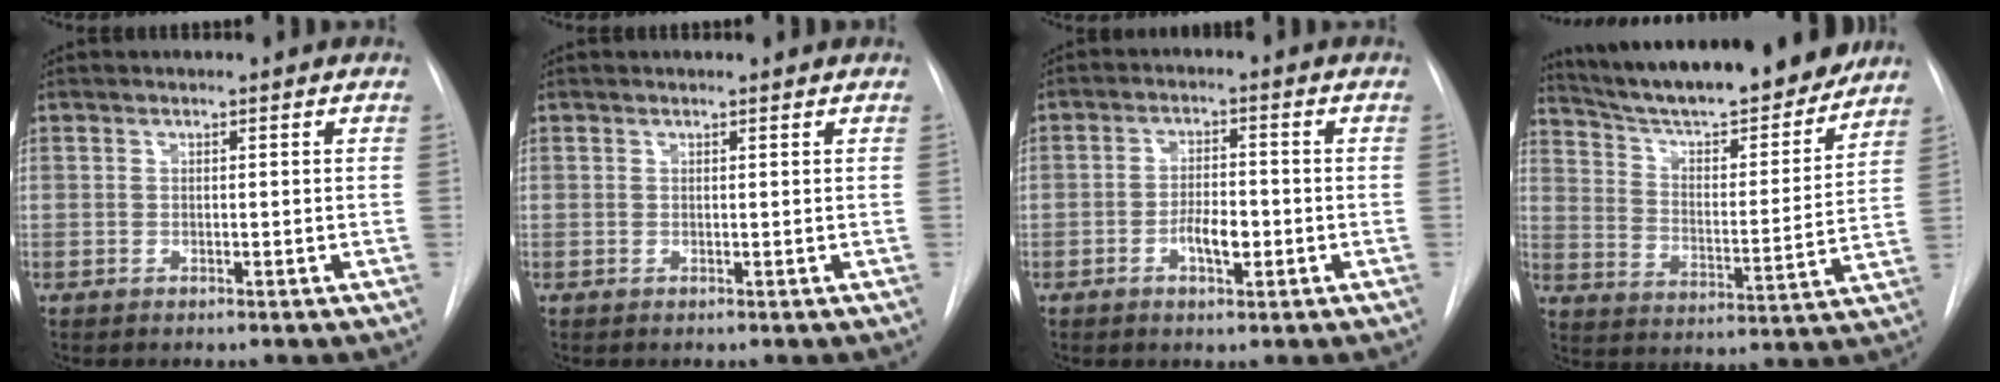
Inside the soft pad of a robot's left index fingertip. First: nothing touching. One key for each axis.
{"total": 0.9, "fx": 0.9, "fy": 0.1, "fz": 0.1, "tx": -0.008, "ty": 0.004, "tz": 0.008}
{"total": 4.3, "fx": -1.7, "fy": 1.6, "fz": 3.7, "tx": -0.064, "ty": -0.001, "tz": -0.028}
{"total": 22.8, "fx": 20.1, "fy": 3.9, "fz": 10.0, "tx": -0.164, "ty": -0.011, "tz": 0.293}